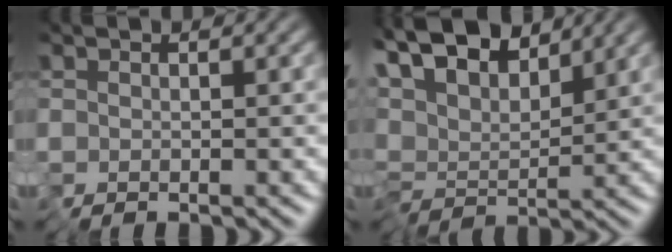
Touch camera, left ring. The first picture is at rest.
{"total": 8.0, "force": [5.7, 3.1, 4.6], "torque": [-0.123, 0.024, 0.090]}